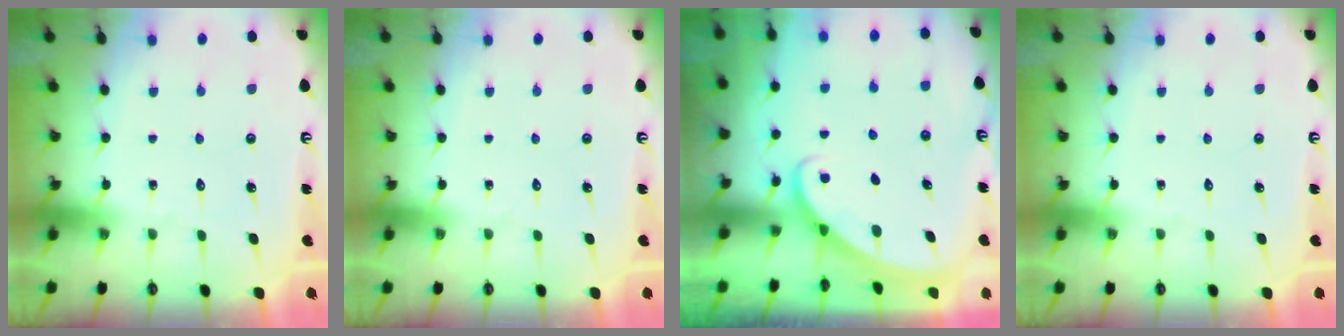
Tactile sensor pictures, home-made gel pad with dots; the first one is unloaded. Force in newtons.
{"total": 0.0}
{"total": 1.9, "press": 1.9, "slide": 0.1}
{"total": 0.0}